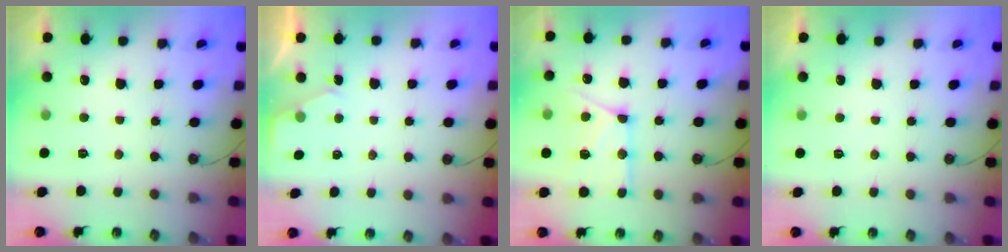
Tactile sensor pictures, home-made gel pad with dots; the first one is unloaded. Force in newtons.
{"total": 3.0, "press": 2.9, "slide": 0.5}
{"total": 16.3, "press": 16.2, "slide": 1.7}
{"total": 3.0, "press": 3.0, "slide": 0.3}